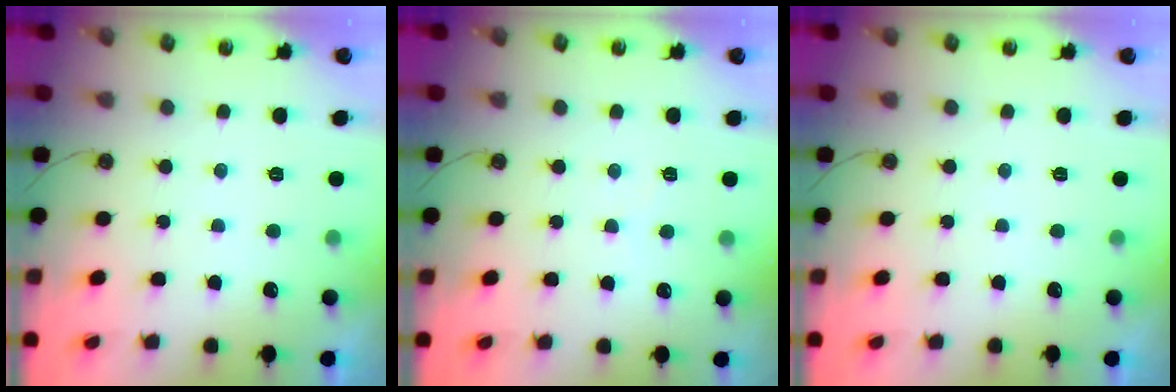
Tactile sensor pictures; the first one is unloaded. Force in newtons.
{"total": 2.1, "press": 2.0, "slide": 0.4}
{"total": 0.0}